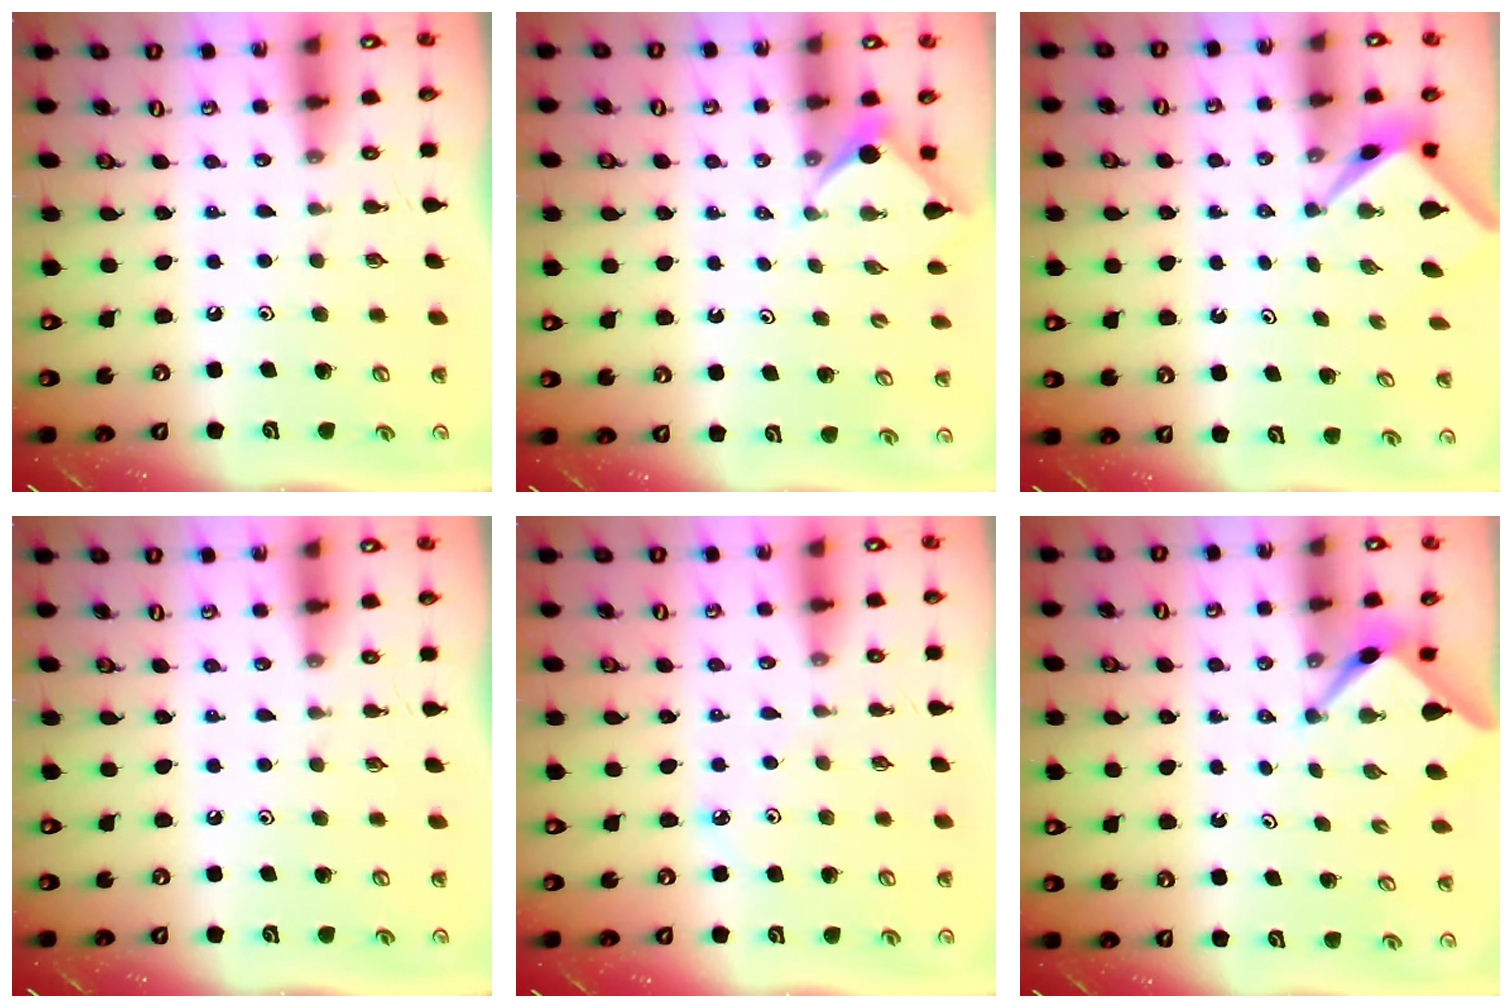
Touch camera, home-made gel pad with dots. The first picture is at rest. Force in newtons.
{"total": 3.9, "press": 3.9, "slide": 0.5}
{"total": 2.1, "press": 2.1, "slide": 0.2}
{"total": 0.0}
{"total": 2.3, "press": 2.3, "slide": 0.2}
{"total": 2.6, "press": 2.5, "slide": 0.4}